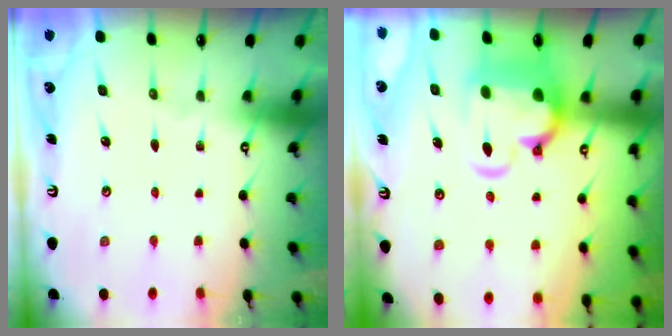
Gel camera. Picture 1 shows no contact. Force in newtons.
{"total": 6.3, "press": 6.0, "slide": 1.9}